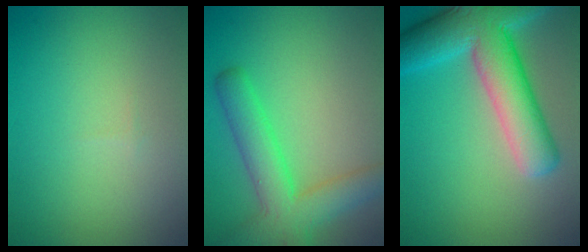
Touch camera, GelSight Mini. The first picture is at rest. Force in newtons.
{"total": 5.8, "press": 5.8, "slide": 0.3}
{"total": 10.2, "press": 10.2, "slide": 0.7}